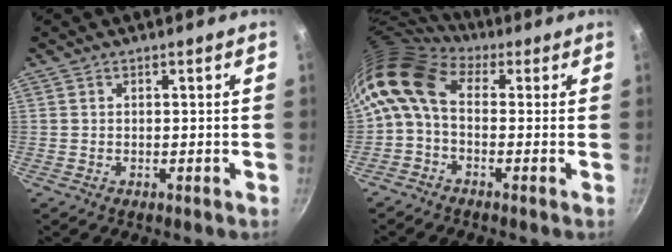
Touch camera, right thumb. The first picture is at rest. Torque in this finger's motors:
{"motor_torque": [1.78, 2.26, 0.98, -0.61, 0.45]}